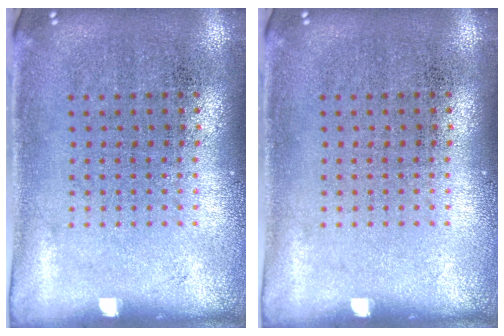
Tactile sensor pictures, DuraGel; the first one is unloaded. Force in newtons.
{"total": 0.0}